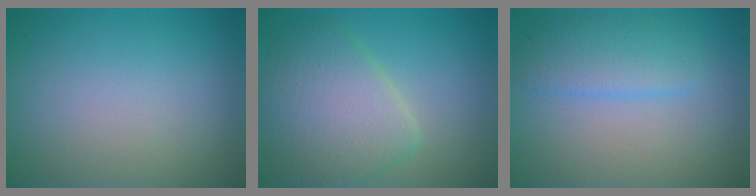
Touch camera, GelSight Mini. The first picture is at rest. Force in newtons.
{"total": 6.1, "press": 6.1, "slide": 0.4}
{"total": 3.4, "press": 3.4, "slide": 0.1}